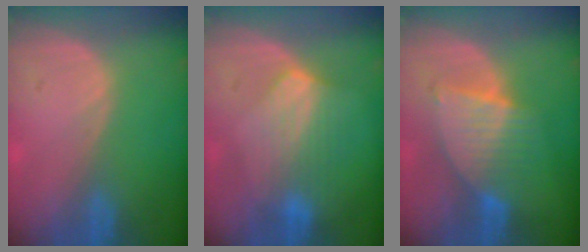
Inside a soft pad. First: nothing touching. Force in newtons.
{"total": 7.2, "press": 6.5, "slide": 3.1}
{"total": 6.3, "press": 6.3, "slide": 0.6}